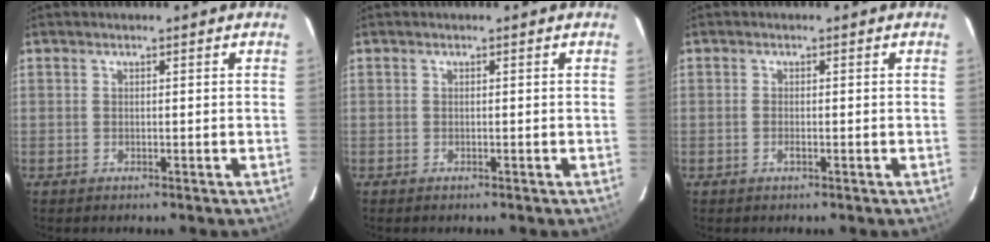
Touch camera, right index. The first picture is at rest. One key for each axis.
{"total": 0.0}
{"total": 1.0, "fx": -0.5, "fy": 0.4, "fz": 0.8, "tx": -0.016, "ty": -0.001, "tz": -0.009}